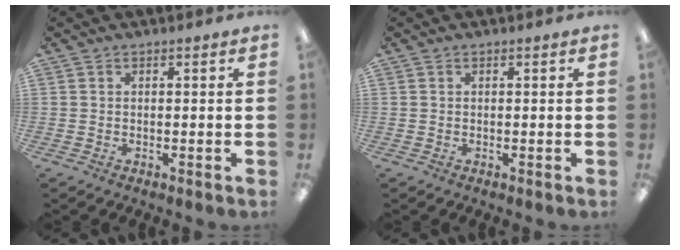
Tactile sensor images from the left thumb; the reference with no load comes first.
{"total": 0.0}